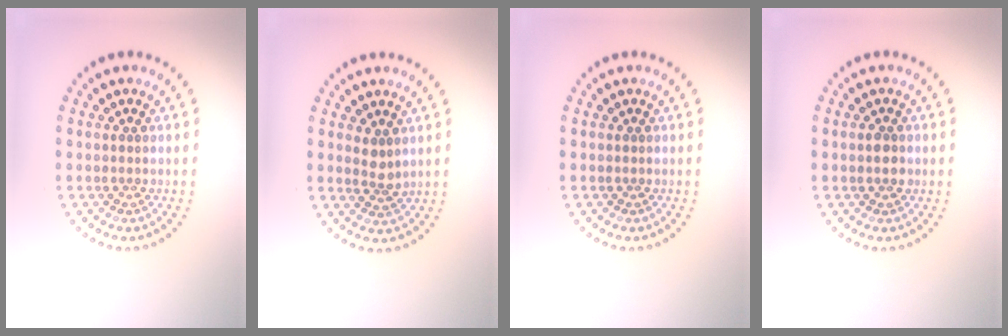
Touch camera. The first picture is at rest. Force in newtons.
{"total": 1.7, "press": 1.4, "slide": 0.9}
{"total": 0.0}
{"total": 1.3, "press": 1.3, "slide": 0.0}